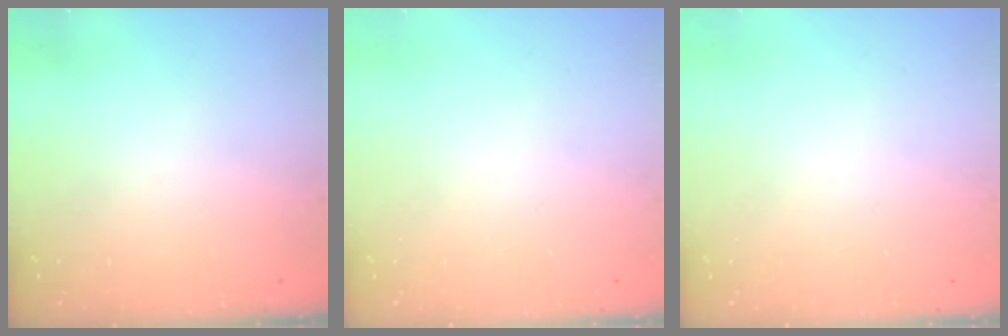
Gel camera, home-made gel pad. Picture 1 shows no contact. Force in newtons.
{"total": 0.0}
{"total": 0.0}